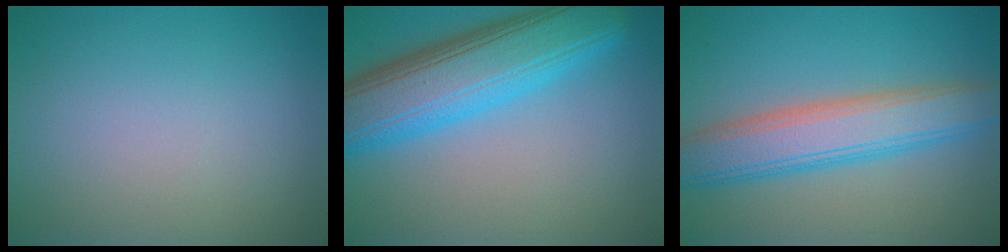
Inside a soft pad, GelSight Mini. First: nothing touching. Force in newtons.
{"total": 9.8, "press": 9.8, "slide": 0.3}
{"total": 6.6, "press": 6.6, "slide": 0.4}